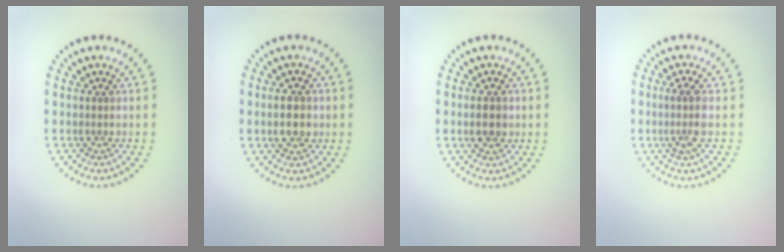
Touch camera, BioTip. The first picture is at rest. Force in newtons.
{"total": 2.9, "press": 2.9, "slide": 0.2}
{"total": 2.0, "press": 2.0, "slide": 0.1}
{"total": 2.1, "press": 1.7, "slide": 1.3}